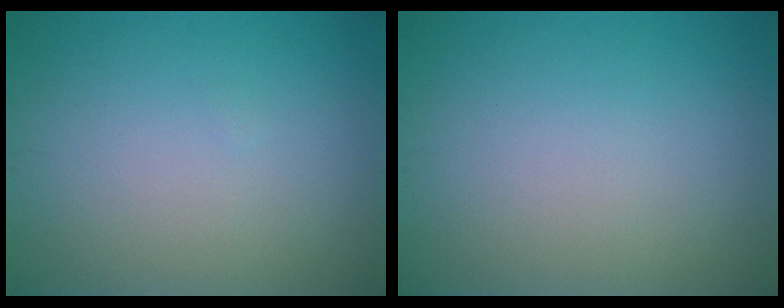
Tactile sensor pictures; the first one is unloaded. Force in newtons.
{"total": 0.0}